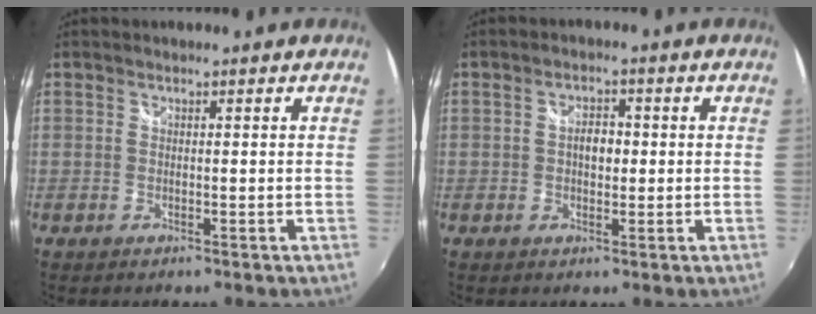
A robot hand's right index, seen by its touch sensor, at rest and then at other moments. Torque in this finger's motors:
{"motor_torque": [0.52, -0.12, 0.33, 0.05]}